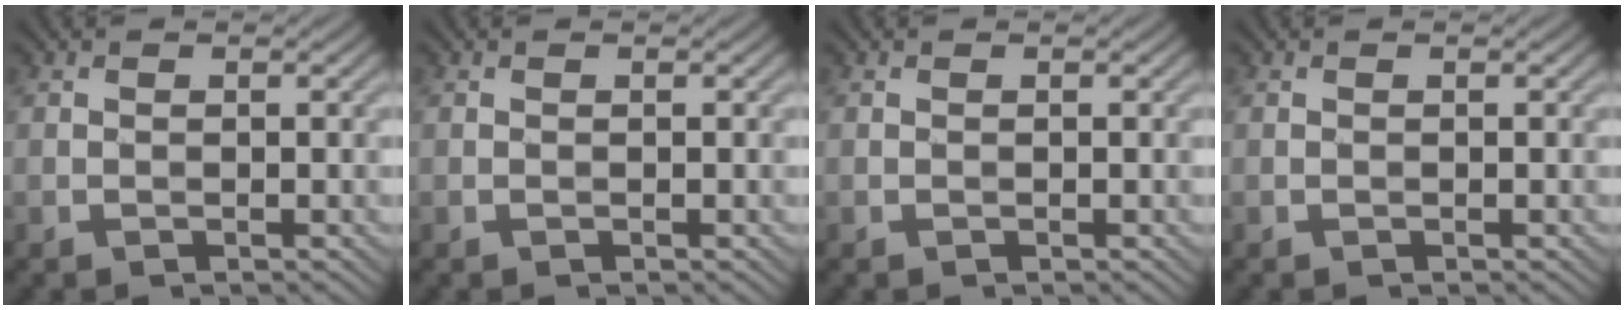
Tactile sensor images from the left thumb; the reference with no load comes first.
{"total": 0.0}
{"total": 0.0}
{"total": 0.0}